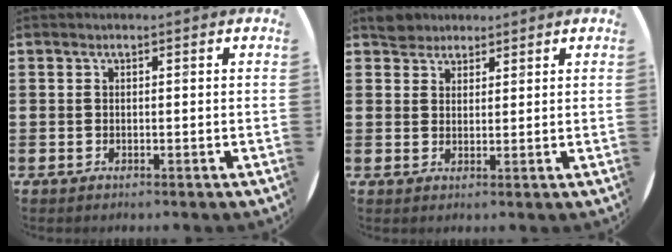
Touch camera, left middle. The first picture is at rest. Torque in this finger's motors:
{"motor_torque": [0.40, -0.33, 0.01, 0.00]}